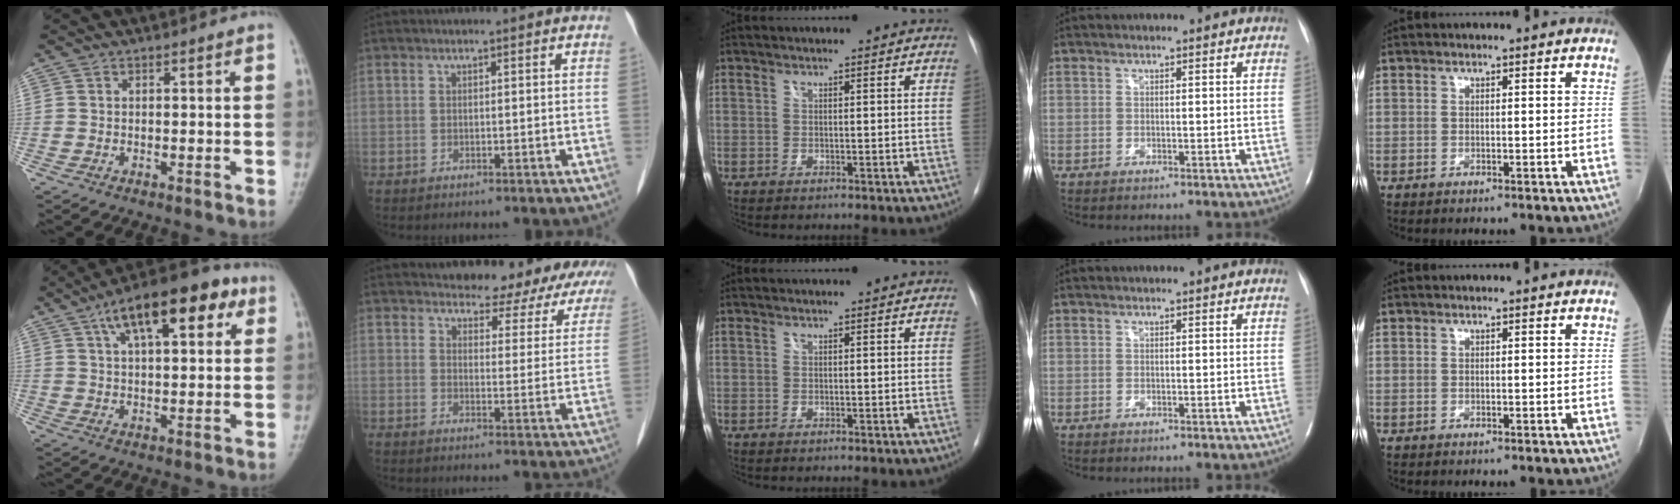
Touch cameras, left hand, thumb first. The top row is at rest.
{"thumb": {"total": 16.7, "force": [7.7, 6.9, 13.1], "torque": [-0.174, 0.003, 0.116]}, "index": {"total": 15.1, "force": [14.4, 3.6, 2.7], "torque": [0.000, -0.033, 0.144]}}